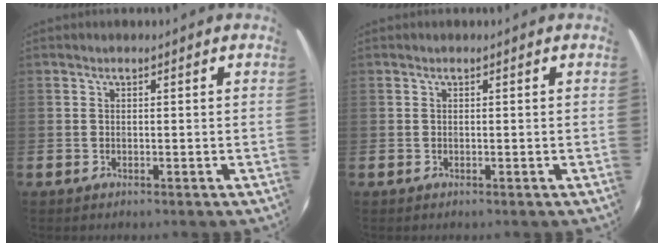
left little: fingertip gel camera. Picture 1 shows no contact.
{"total": 0.0}